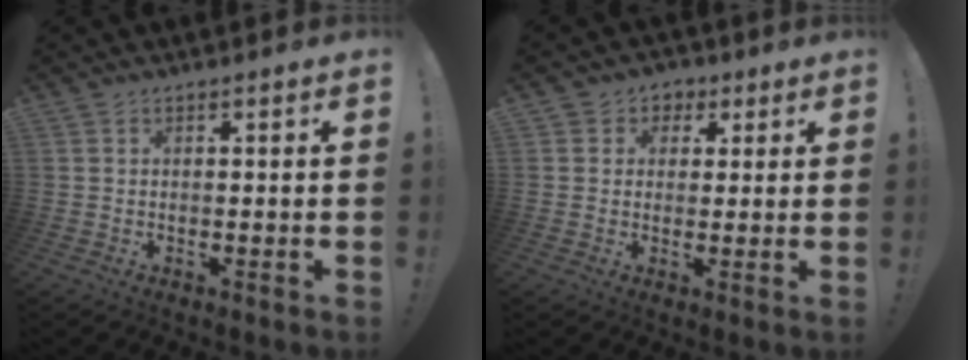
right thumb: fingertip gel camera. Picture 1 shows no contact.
{"total": 4.4, "force": [0.3, 4.2, 1.0], "torque": [-0.003, 0.002, 0.005]}